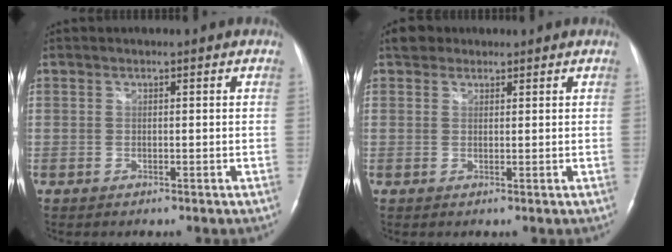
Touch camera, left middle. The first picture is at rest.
{"total": 2.5, "force": [1.8, 1.6, 0.5], "torque": [-0.011, 0.018, 0.030]}